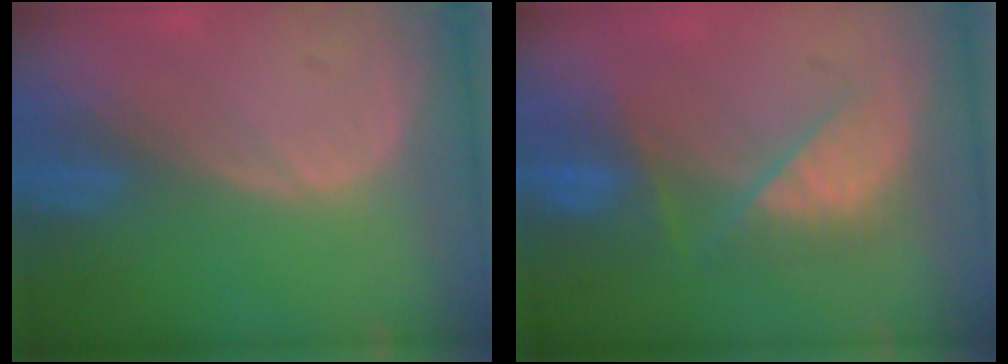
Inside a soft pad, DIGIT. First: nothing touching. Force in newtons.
{"total": 8.1, "press": 7.3, "slide": 3.3}